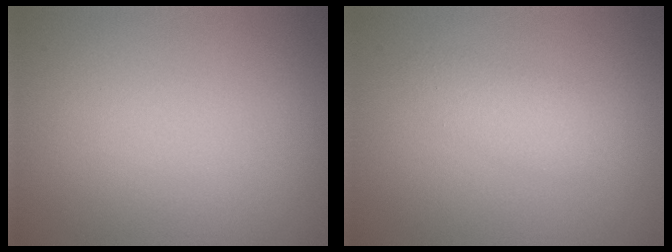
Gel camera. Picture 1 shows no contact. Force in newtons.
{"total": 1.9, "press": 1.9, "slide": 0.1}